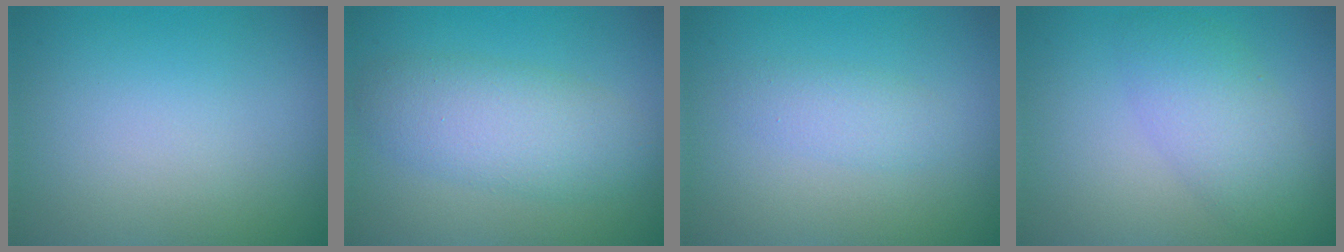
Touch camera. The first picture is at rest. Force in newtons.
{"total": 5.3, "press": 5.3, "slide": 0.1}
{"total": 1.6, "press": 1.6, "slide": 0.0}
{"total": 4.1, "press": 4.1, "slide": 0.3}